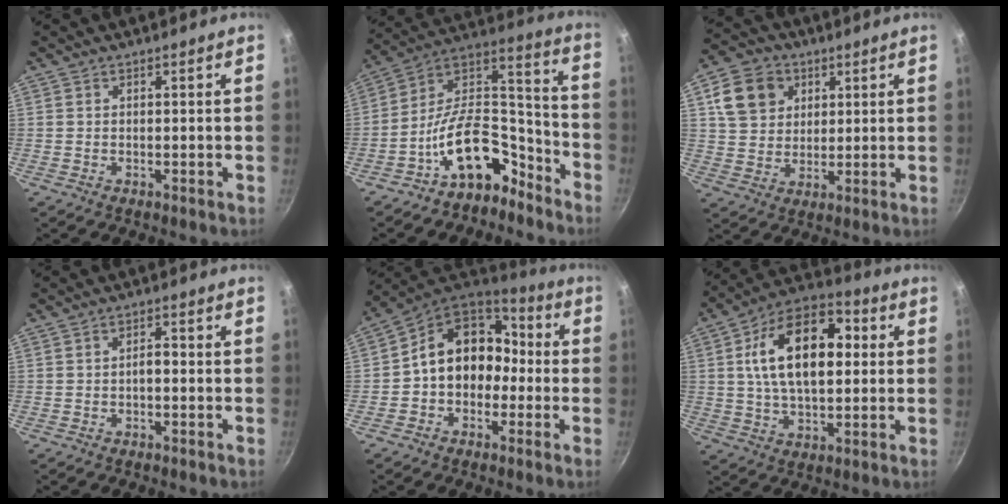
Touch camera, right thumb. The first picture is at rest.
{"total": 14.6, "force": [-9.7, 7.2, 8.2], "torque": [-0.119, 0.122, -0.179]}
{"total": 11.1, "force": [3.9, 9.2, 4.9], "torque": [-0.068, -0.003, 0.072]}
{"total": 2.0, "force": [-0.4, 1.0, 1.7], "torque": [-0.022, 0.011, -0.008]}
{"total": 14.5, "force": [-1.5, 11.0, 9.4], "torque": [-0.107, 0.052, -0.039]}
{"total": 18.6, "force": [3.2, 10.4, 15.1], "torque": [-0.236, 0.019, 0.047]}